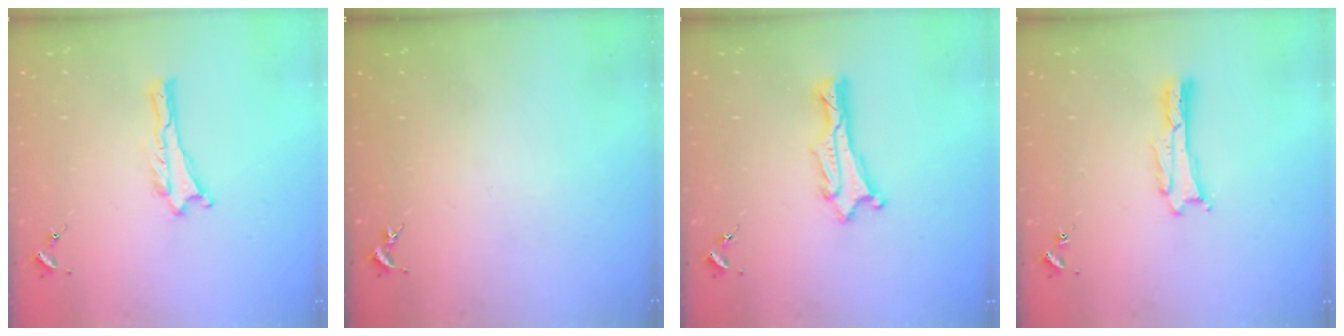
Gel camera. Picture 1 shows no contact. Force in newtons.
{"total": 0.0}
{"total": 1.3, "press": 1.2, "slide": 0.1}
{"total": 0.0}